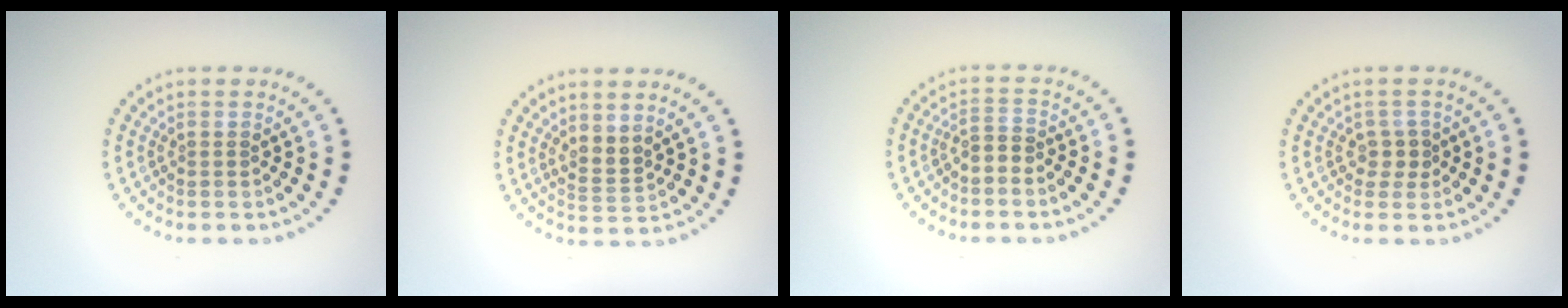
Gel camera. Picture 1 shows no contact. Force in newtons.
{"total": 2.0, "press": 1.4, "slide": 1.4}
{"total": 1.6, "press": 1.3, "slide": 1.0}
{"total": 1.6, "press": 1.3, "slide": 0.9}